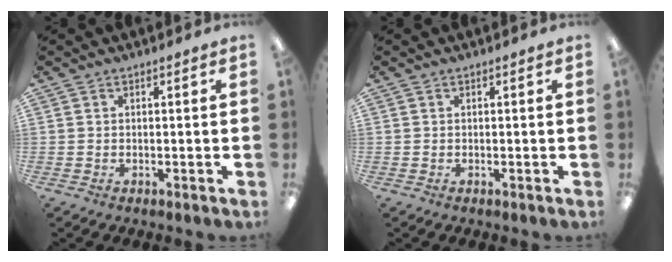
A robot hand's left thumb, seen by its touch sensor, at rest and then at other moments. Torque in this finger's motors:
{"motor_torque": [-0.01, -0.01, 0.04, -0.02, 0.00]}